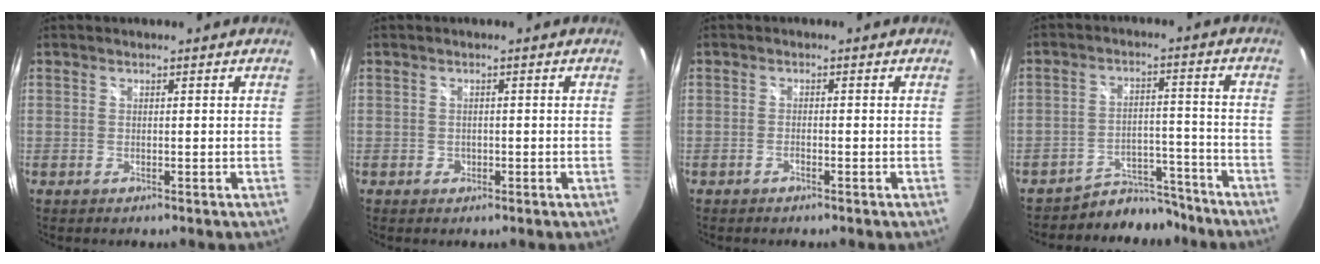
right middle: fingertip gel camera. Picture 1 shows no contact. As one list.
[{"total": 1.3, "force": [-0.5, 1.1, 0.3], "torque": [-0.004, -0.002, -0.006]}, {"total": 1.0, "force": [-0.8, 0.2, 0.5], "torque": [-0.012, 0.000, -0.015]}, {"total": 8.5, "force": [-7.8, 3.3, 0.1], "torque": [-0.002, 0.032, -0.113]}]